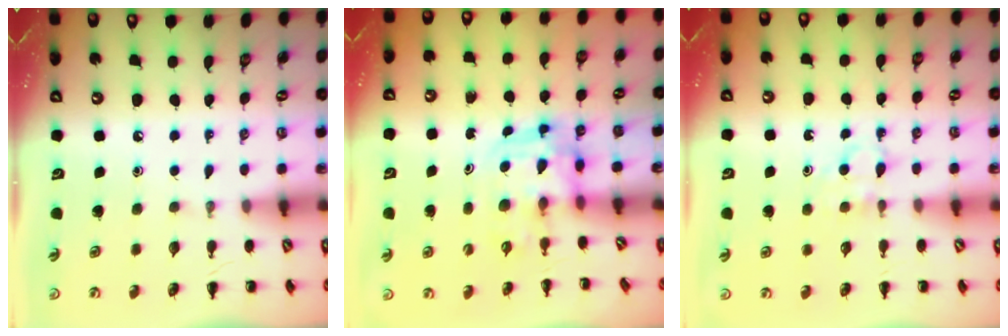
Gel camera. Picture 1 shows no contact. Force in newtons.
{"total": 3.4, "press": 3.4, "slide": 0.7}
{"total": 3.5, "press": 3.3, "slide": 1.1}